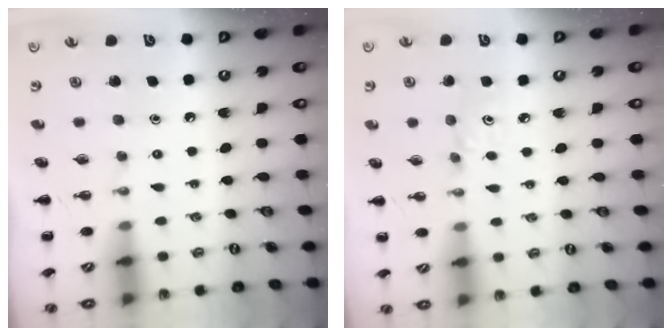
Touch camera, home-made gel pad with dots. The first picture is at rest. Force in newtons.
{"total": 3.0, "press": 2.8, "slide": 1.1}